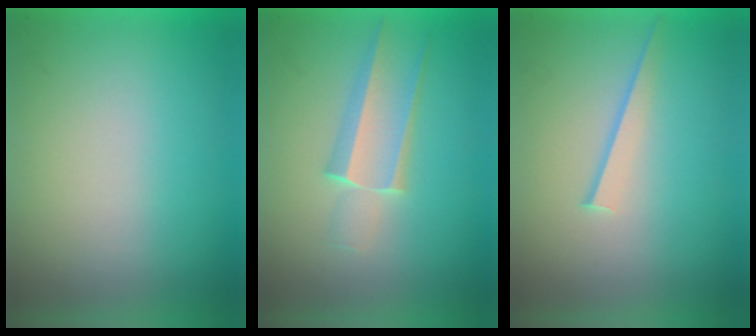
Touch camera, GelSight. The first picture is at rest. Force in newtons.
{"total": 2.2}
{"total": 1.1}